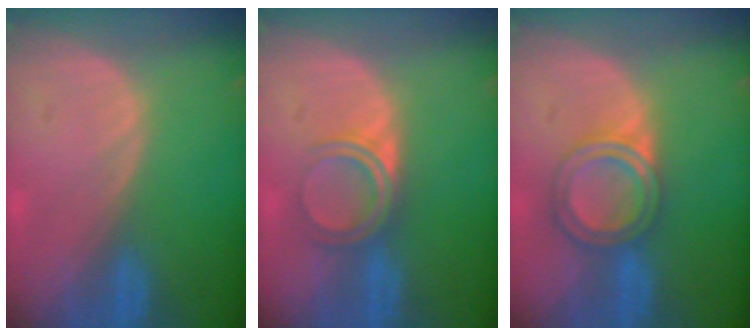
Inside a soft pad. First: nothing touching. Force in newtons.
{"total": 4.7, "press": 4.2, "slide": 2.2}
{"total": 5.8, "press": 5.4, "slide": 2.3}